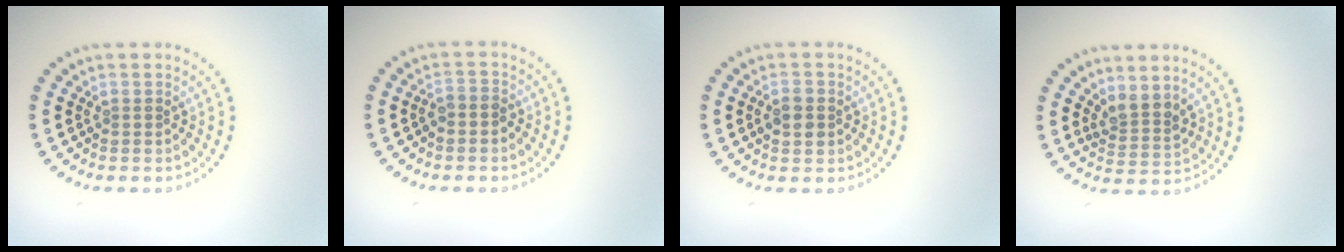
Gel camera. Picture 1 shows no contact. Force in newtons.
{"total": 1.5, "press": 1.3, "slide": 0.7}
{"total": 2.5, "press": 2.5, "slide": 0.2}
{"total": 2.4, "press": 1.8, "slide": 1.5}